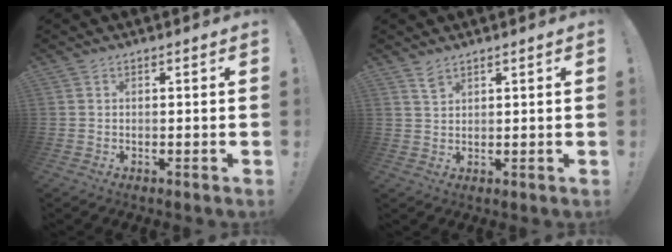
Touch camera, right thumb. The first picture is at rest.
{"total": 2.6, "force": [2.0, 1.0, 1.3], "torque": [-0.014, -0.012, 0.035]}